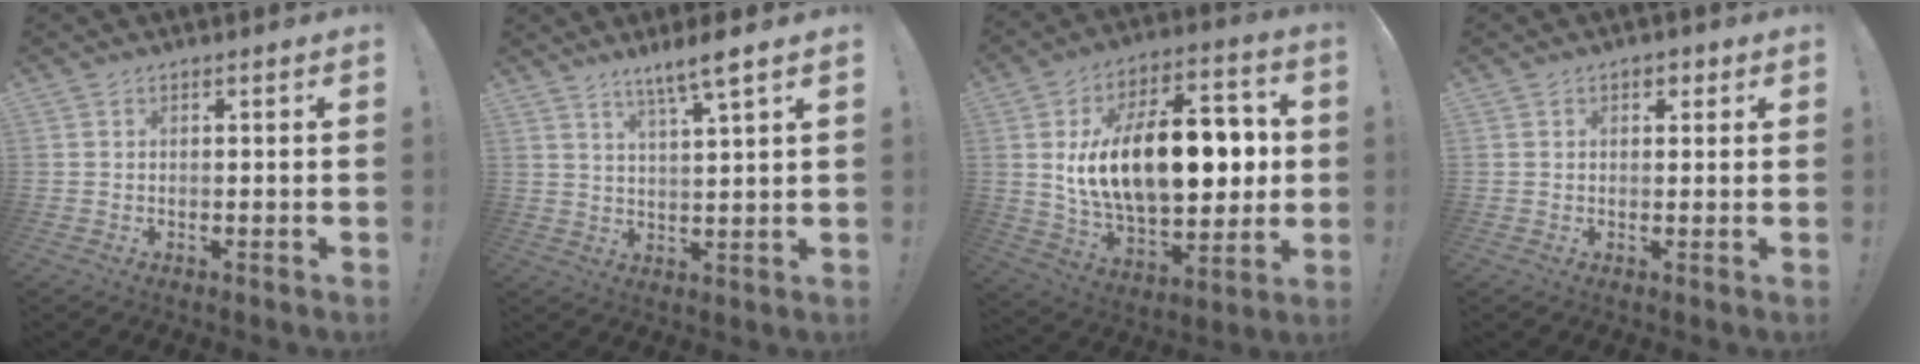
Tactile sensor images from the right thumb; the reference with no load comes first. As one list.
[{"total": 6.8, "force": [4.9, -0.2, 4.7], "torque": [-0.083, -0.027, 0.080]}, {"total": 25.4, "force": [2.4, 13.9, 21.1], "torque": [-0.350, -0.007, 0.047]}, {"total": 2.3, "force": [0.9, 1.7, 1.3], "torque": [-0.011, 0.001, 0.013]}]